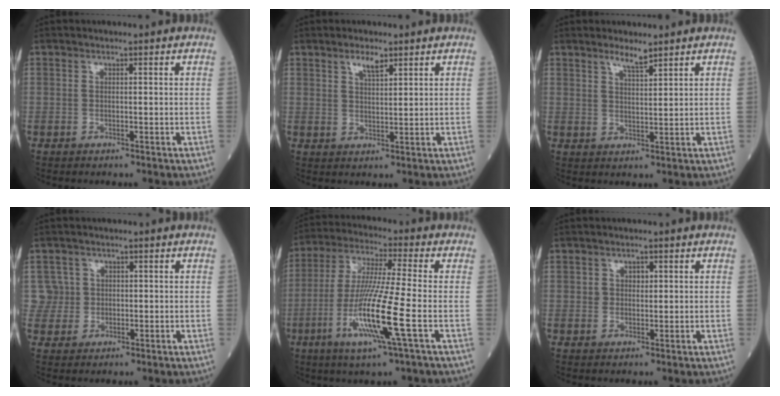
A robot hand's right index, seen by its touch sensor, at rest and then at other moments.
{"total": 2.9, "force": [2.0, 0.7, 2.0], "torque": [-0.038, 0.001, 0.037]}
{"total": 2.9, "force": [2.4, 0.2, 1.6], "torque": [-0.033, -0.003, 0.044]}
{"total": 3.4, "force": [0.7, 3.3, -0.6], "torque": [0.030, 0.009, 0.009]}
{"total": 13.6, "force": [-4.2, -0.6, 12.9], "torque": [-0.260, -0.020, -0.087]}
{"total": 1.7, "force": [0.5, 1.4, 0.9], "torque": [-0.013, -0.001, 0.007]}